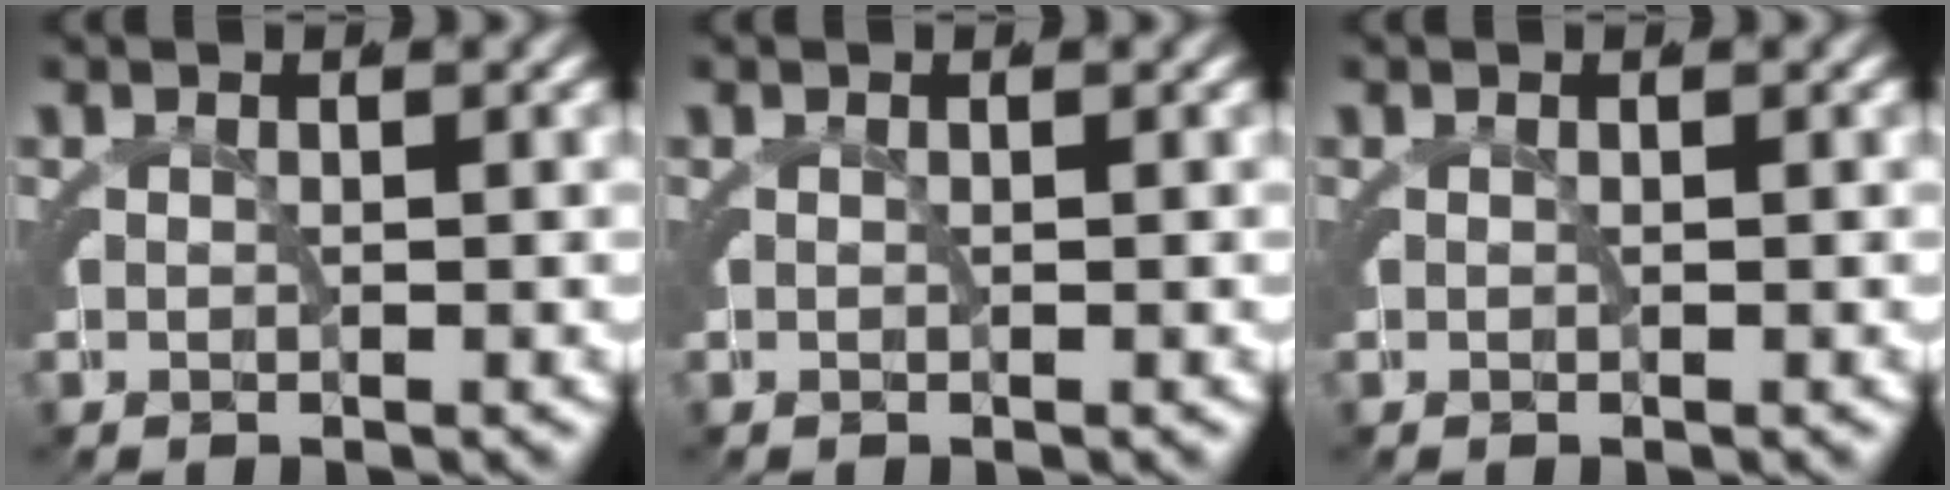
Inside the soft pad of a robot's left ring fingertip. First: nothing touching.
{"total": 0.0}
{"total": 0.0}